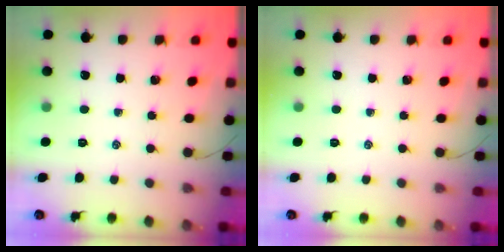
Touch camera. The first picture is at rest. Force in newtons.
{"total": 0.0}